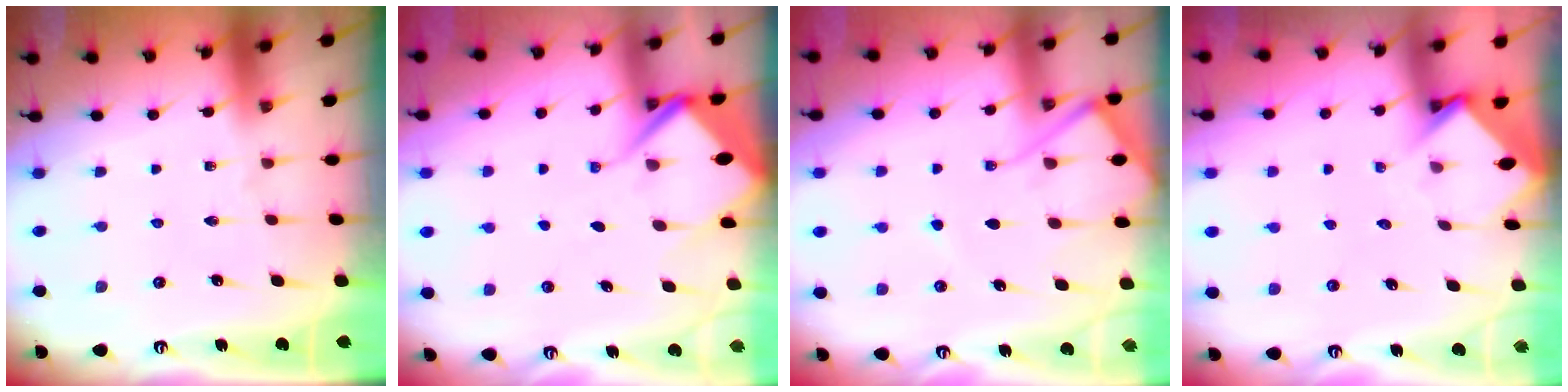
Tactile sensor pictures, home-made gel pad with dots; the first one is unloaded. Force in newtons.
{"total": 9.1, "press": 9.1, "slide": 1.0}
{"total": 8.7, "press": 8.7, "slide": 1.1}
{"total": 3.6, "press": 3.6, "slide": 0.2}